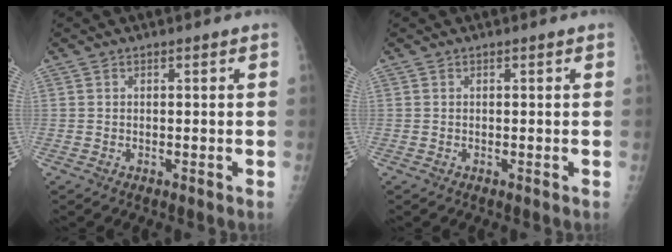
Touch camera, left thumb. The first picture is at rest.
{"total": 0.0}